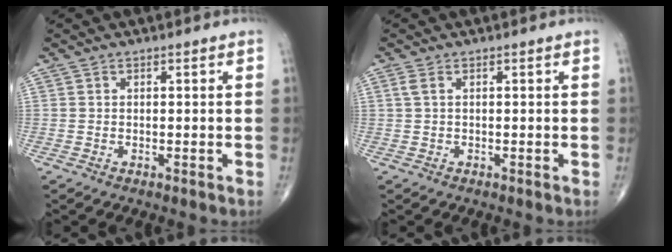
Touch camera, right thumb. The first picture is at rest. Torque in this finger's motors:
{"motor_torque": [-0.26, 0.19, -0.02, 0.16, 0.05]}